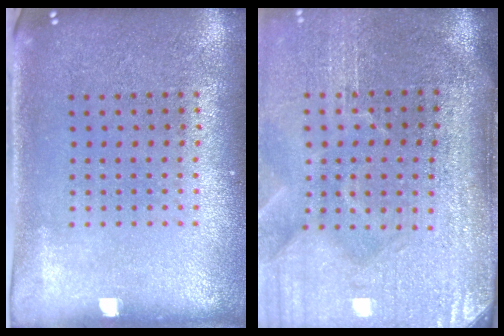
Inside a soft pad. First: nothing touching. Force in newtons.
{"total": 5.0, "press": 4.2, "slide": 2.6}